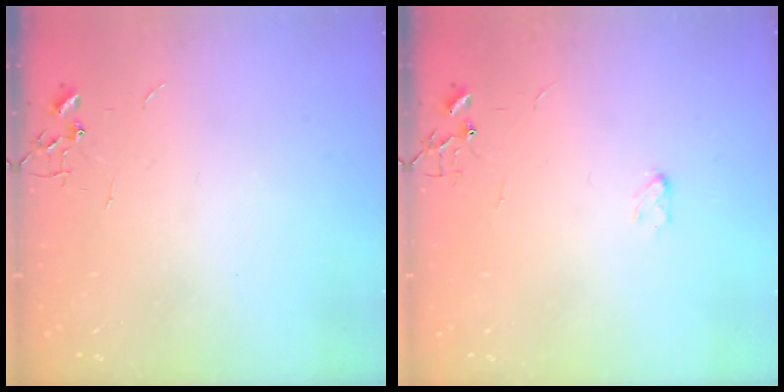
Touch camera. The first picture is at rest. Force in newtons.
{"total": 2.9, "press": 2.9, "slide": 0.5}